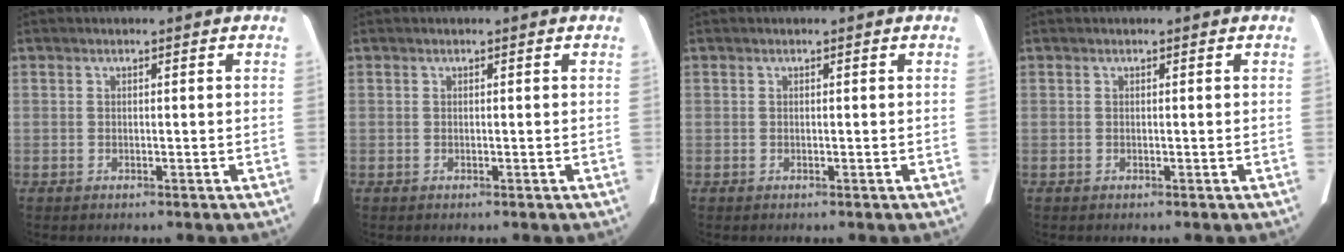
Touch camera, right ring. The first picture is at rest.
{"total": 0.0}
{"total": 0.0}
{"total": 0.0}